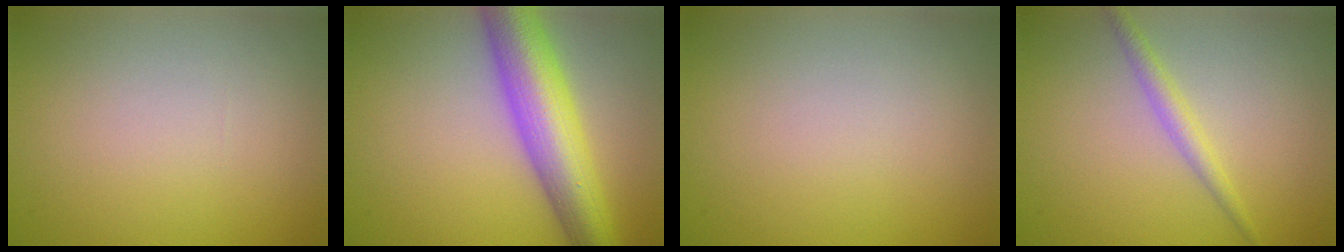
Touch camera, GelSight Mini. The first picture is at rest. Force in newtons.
{"total": 9.0, "press": 9.0, "slide": 0.3}
{"total": 0.0}
{"total": 1.8, "press": 1.8, "slide": 0.0}